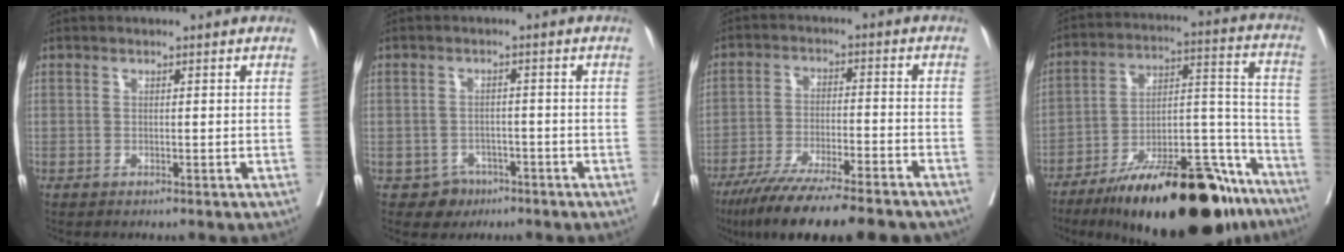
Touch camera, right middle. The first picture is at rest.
{"total": 2.8, "force": [-1.7, 2.2, 0.3], "torque": [0.000, 0.009, -0.021]}
{"total": 16.5, "force": [-13.1, 1.2, 9.9], "torque": [-0.151, -0.038, -0.209]}
{"total": 27.2, "force": [-19.5, 6.4, 17.8], "torque": [-0.208, 0.014, -0.301]}